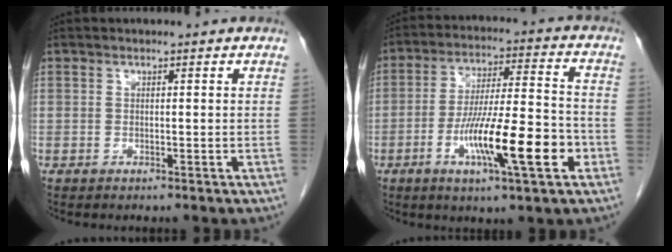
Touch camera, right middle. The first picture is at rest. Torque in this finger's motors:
{"motor_torque": [1.11, -1.03, 0.37, 0.21]}